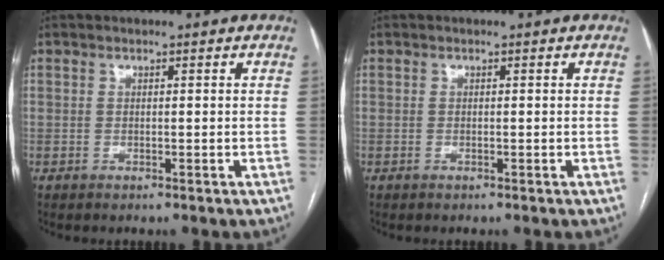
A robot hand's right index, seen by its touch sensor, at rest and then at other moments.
{"total": 0.0}